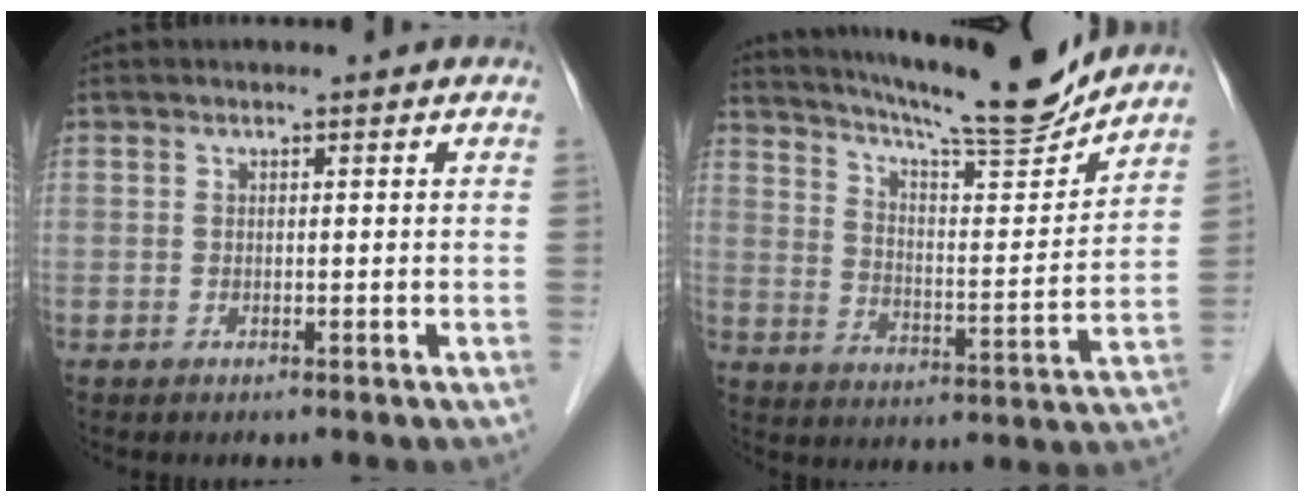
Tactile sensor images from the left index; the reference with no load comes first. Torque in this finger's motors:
{"motor_torque": [0.69, -0.98, 0.28, 0.06]}